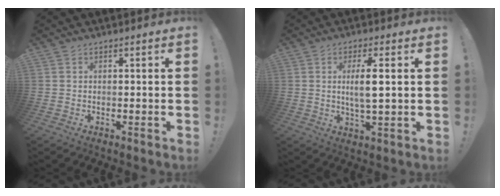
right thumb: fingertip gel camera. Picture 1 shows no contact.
{"total": 6.9, "force": [1.1, 1.7, 6.6], "torque": [-0.116, -0.007, 0.013]}